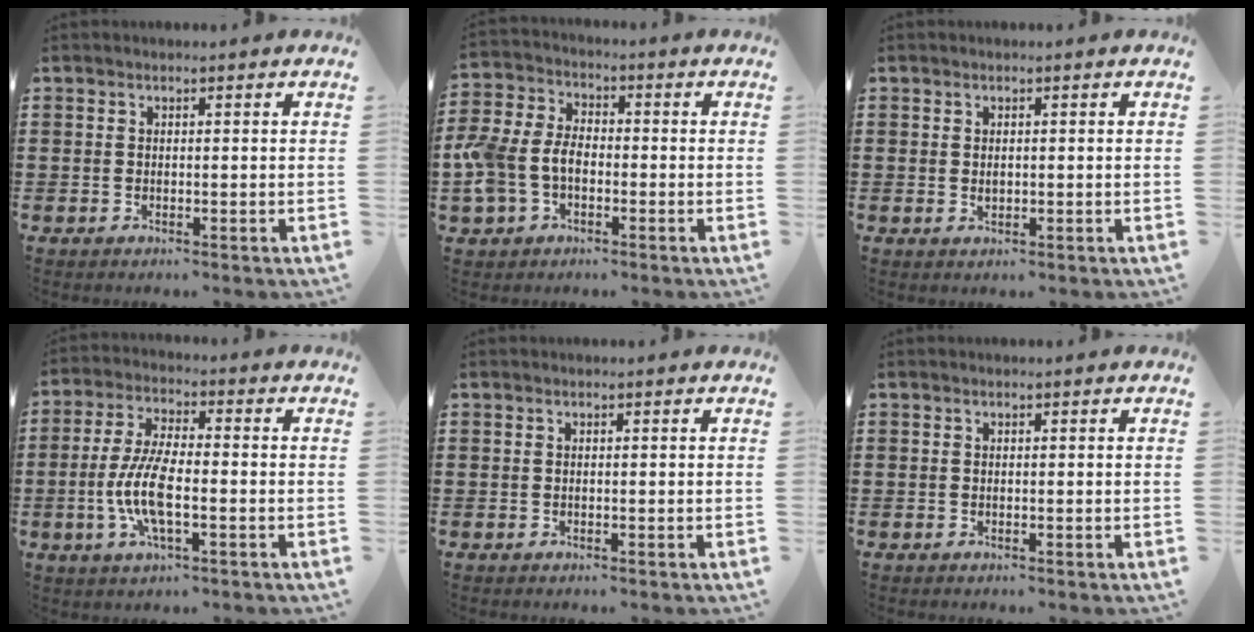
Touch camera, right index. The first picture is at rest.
{"total": 7.1, "force": [-1.9, 5.0, 4.7], "torque": [-0.138, 0.000, -0.046]}
{"total": 0.8, "force": [0.1, 0.5, 0.7], "torque": [-0.014, 0.003, 0.001]}
{"total": 8.6, "force": [-2.2, 2.8, 7.8], "torque": [-0.178, -0.013, -0.046]}
{"total": 0.0}
{"total": 0.0}